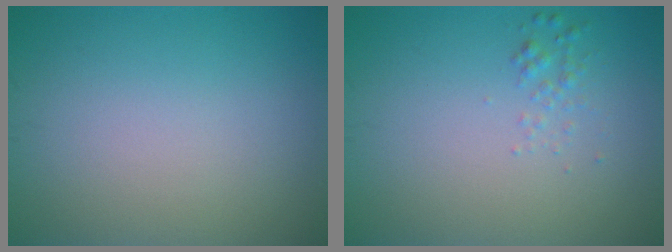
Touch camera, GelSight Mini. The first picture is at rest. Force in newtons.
{"total": 1.0, "press": 1.0, "slide": 0.0}